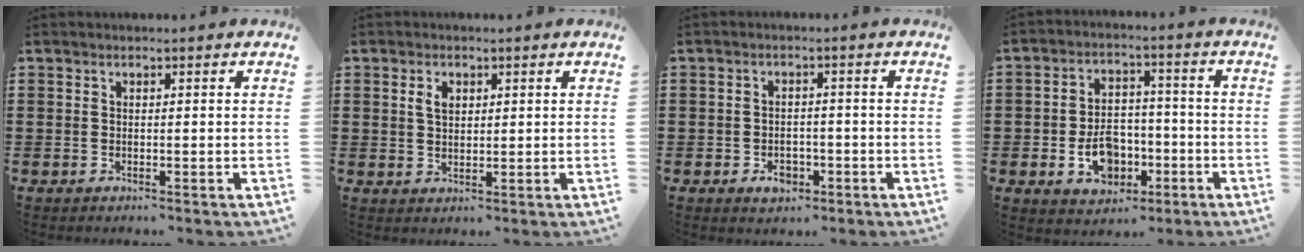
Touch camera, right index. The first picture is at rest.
{"total": 2.5, "force": [0.9, 1.6, 1.8], "torque": [-0.040, 0.007, 0.016]}
{"total": 3.0, "force": [-1.4, 2.0, 1.7], "torque": [-0.033, 0.002, -0.028]}
{"total": 7.5, "force": [-2.4, 5.4, 4.5], "torque": [-0.070, 0.001, -0.047]}